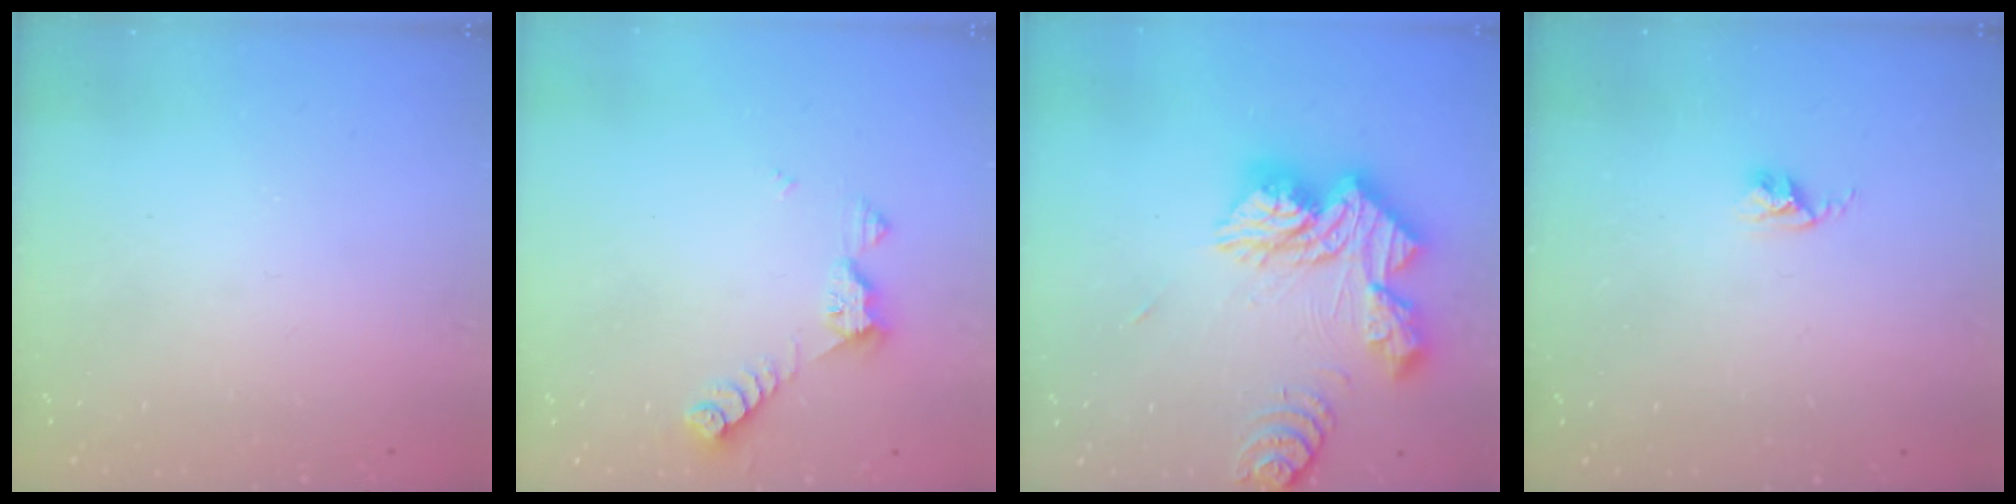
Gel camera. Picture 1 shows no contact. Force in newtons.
{"total": 6.7, "press": 6.7, "slide": 0.4}
{"total": 19.9, "press": 19.8, "slide": 1.7}
{"total": 2.4, "press": 2.4, "slide": 0.3}